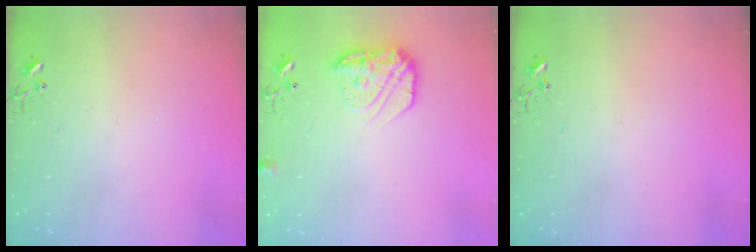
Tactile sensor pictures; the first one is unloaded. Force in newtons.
{"total": 13.9, "press": 13.9, "slide": 1.0}
{"total": 0.0}